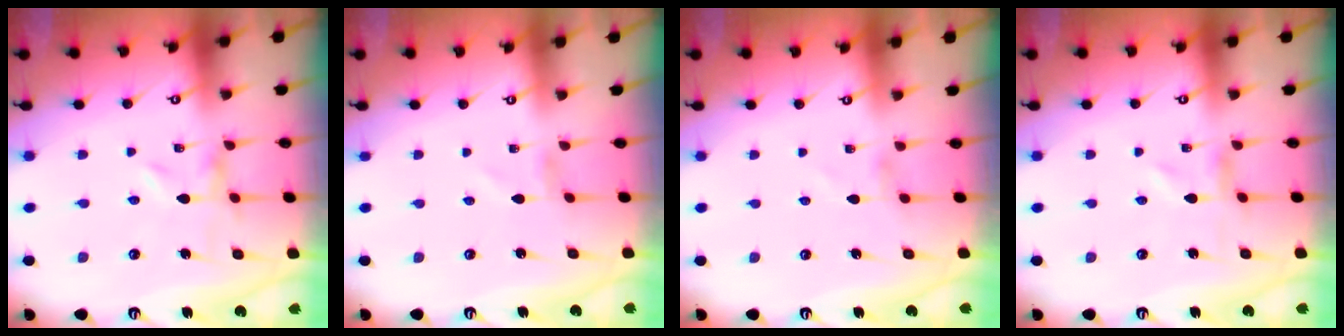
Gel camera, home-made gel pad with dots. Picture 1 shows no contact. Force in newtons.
{"total": 1.3, "press": 1.2, "slide": 0.1}
{"total": 1.1, "press": 1.1, "slide": 0.1}
{"total": 0.0}